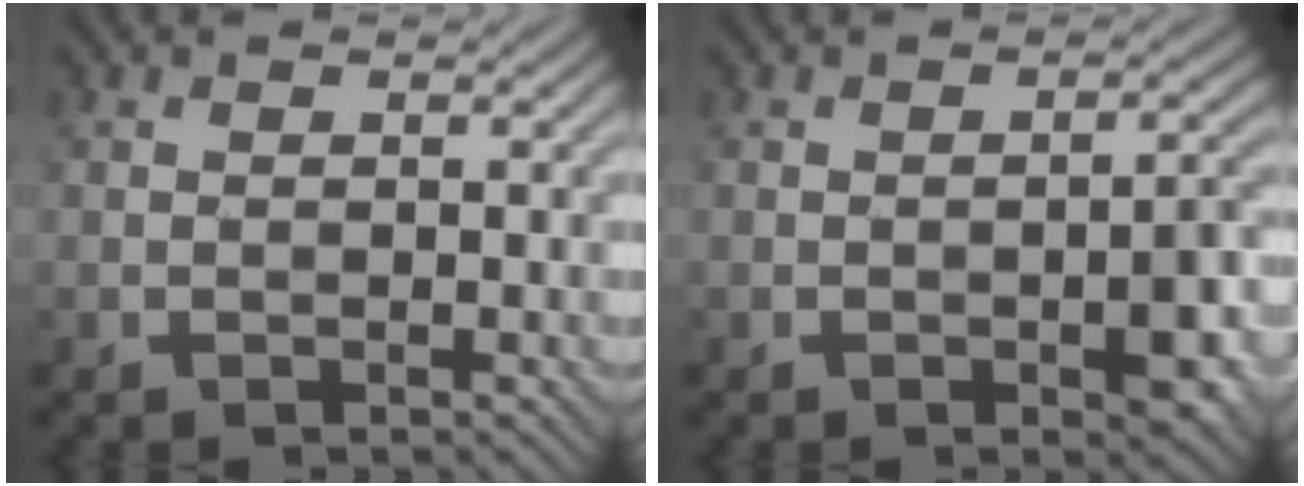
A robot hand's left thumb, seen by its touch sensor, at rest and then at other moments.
{"total": 4.8, "force": [-1.8, 1.8, 4.1], "torque": [-0.054, 0.002, -0.023]}